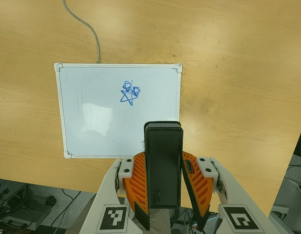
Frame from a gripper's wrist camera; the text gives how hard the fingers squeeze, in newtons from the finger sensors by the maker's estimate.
{"total": 5.8, "left": 4.5, "right": 7.2}